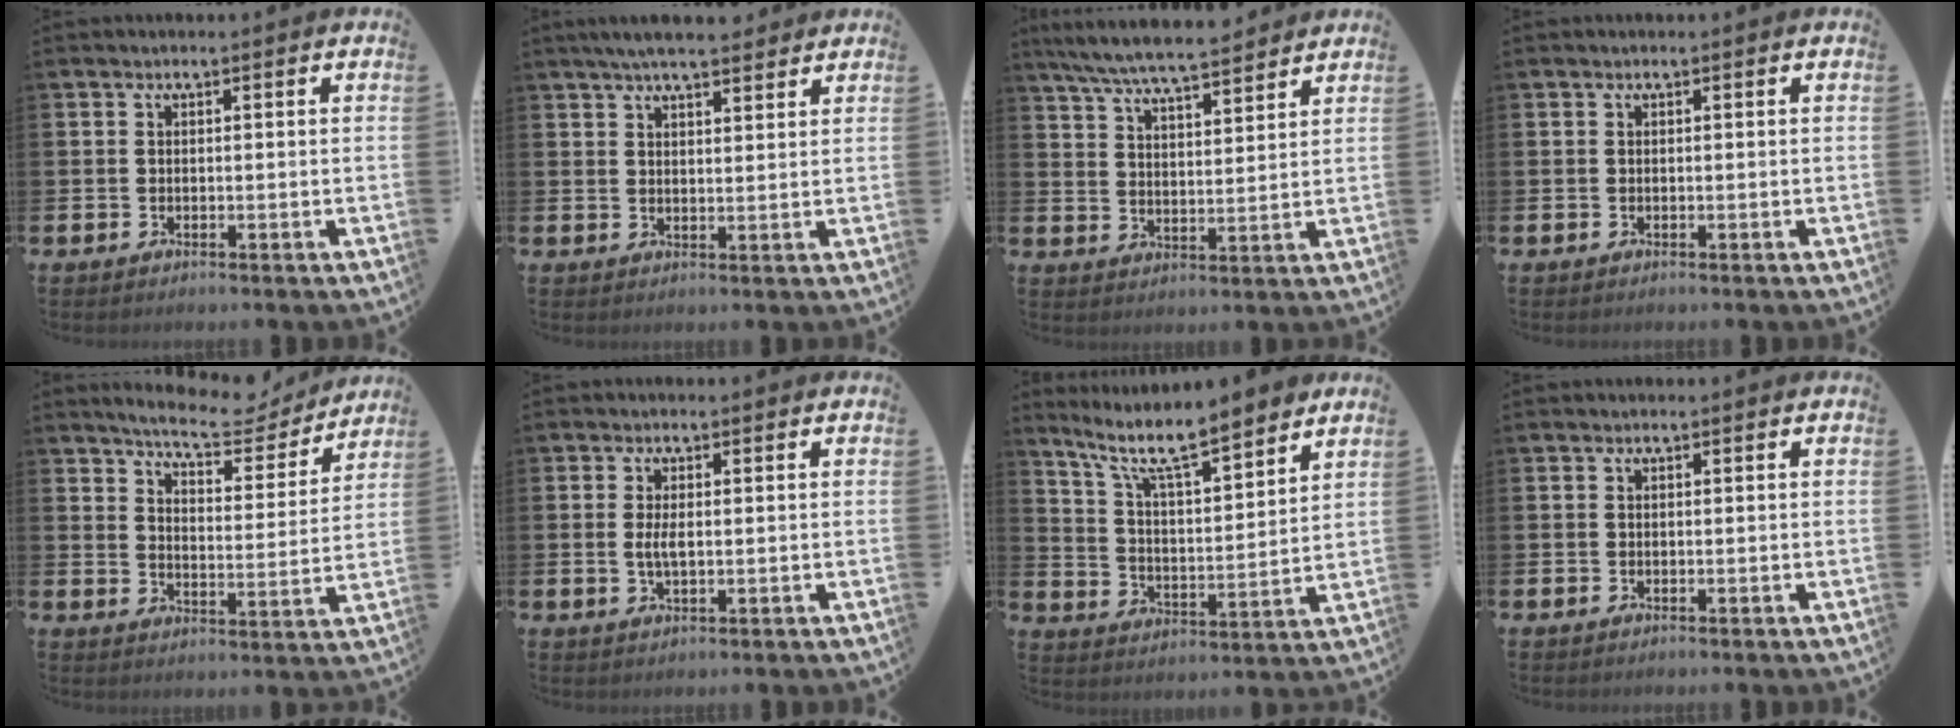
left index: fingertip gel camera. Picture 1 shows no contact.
{"total": 4.9, "force": [4.5, 0.7, 1.7], "torque": [-0.042, -0.011, 0.082]}
{"total": 7.2, "force": [6.8, 0.4, 2.1], "torque": [-0.070, -0.035, 0.124]}
{"total": 0.0}
{"total": 7.6, "force": [7.1, 1.4, 2.2], "torque": [-0.061, -0.043, 0.124]}
{"total": 2.5, "force": [0.1, 1.0, 2.3], "torque": [-0.045, 0.004, 0.000]}
{"total": 10.0, "force": [8.5, 2.1, 4.7], "torque": [-0.120, -0.047, 0.147]}
{"total": 0.0}